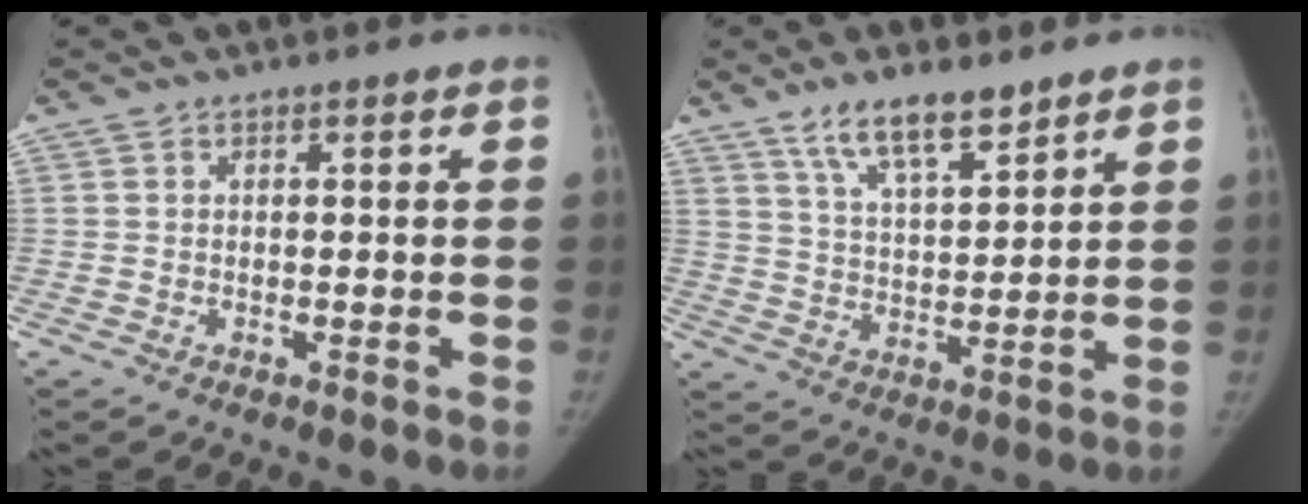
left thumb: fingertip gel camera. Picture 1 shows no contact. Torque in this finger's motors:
{"motor_torque": [0.06, -0.02, 0.71, -0.61, 0.04]}